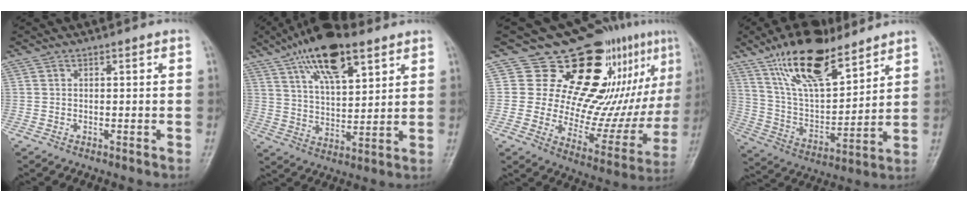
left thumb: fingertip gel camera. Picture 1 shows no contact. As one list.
[{"total": 15.9, "force": [9.3, 6.3, 11.2], "torque": [-0.168, -0.027, 0.164]}, {"total": 22.8, "force": [11.3, 11.7, 15.9], "torque": [-0.136, -0.050, 0.171]}, {"total": 18.9, "force": [12.8, 7.2, 11.9], "torque": [-0.178, -0.056, 0.240]}]